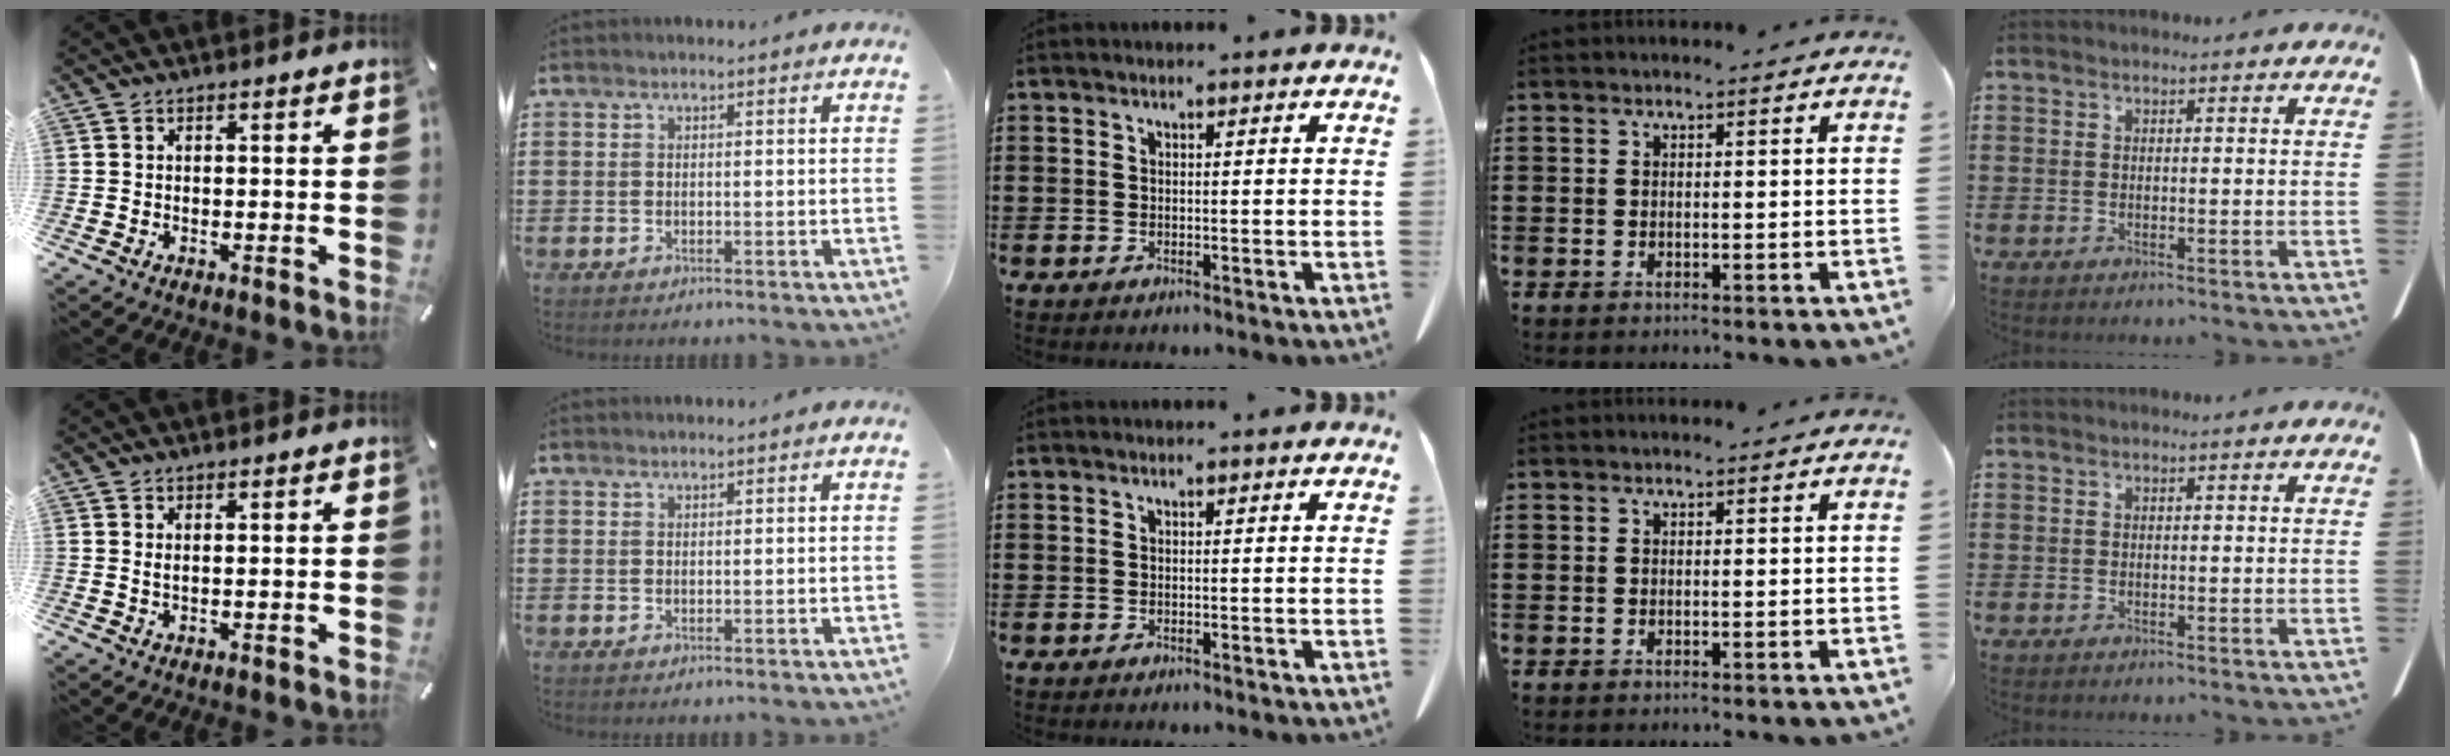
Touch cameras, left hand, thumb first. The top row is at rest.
{"thumb": {"total": 1.2, "force": [0.7, 0.3, 0.9], "torque": [-0.019, -0.001, 0.013]}, "index": {"total": 0.6, "force": [0.6, 0.0, 0.1], "torque": [-0.004, -0.001, 0.013]}}